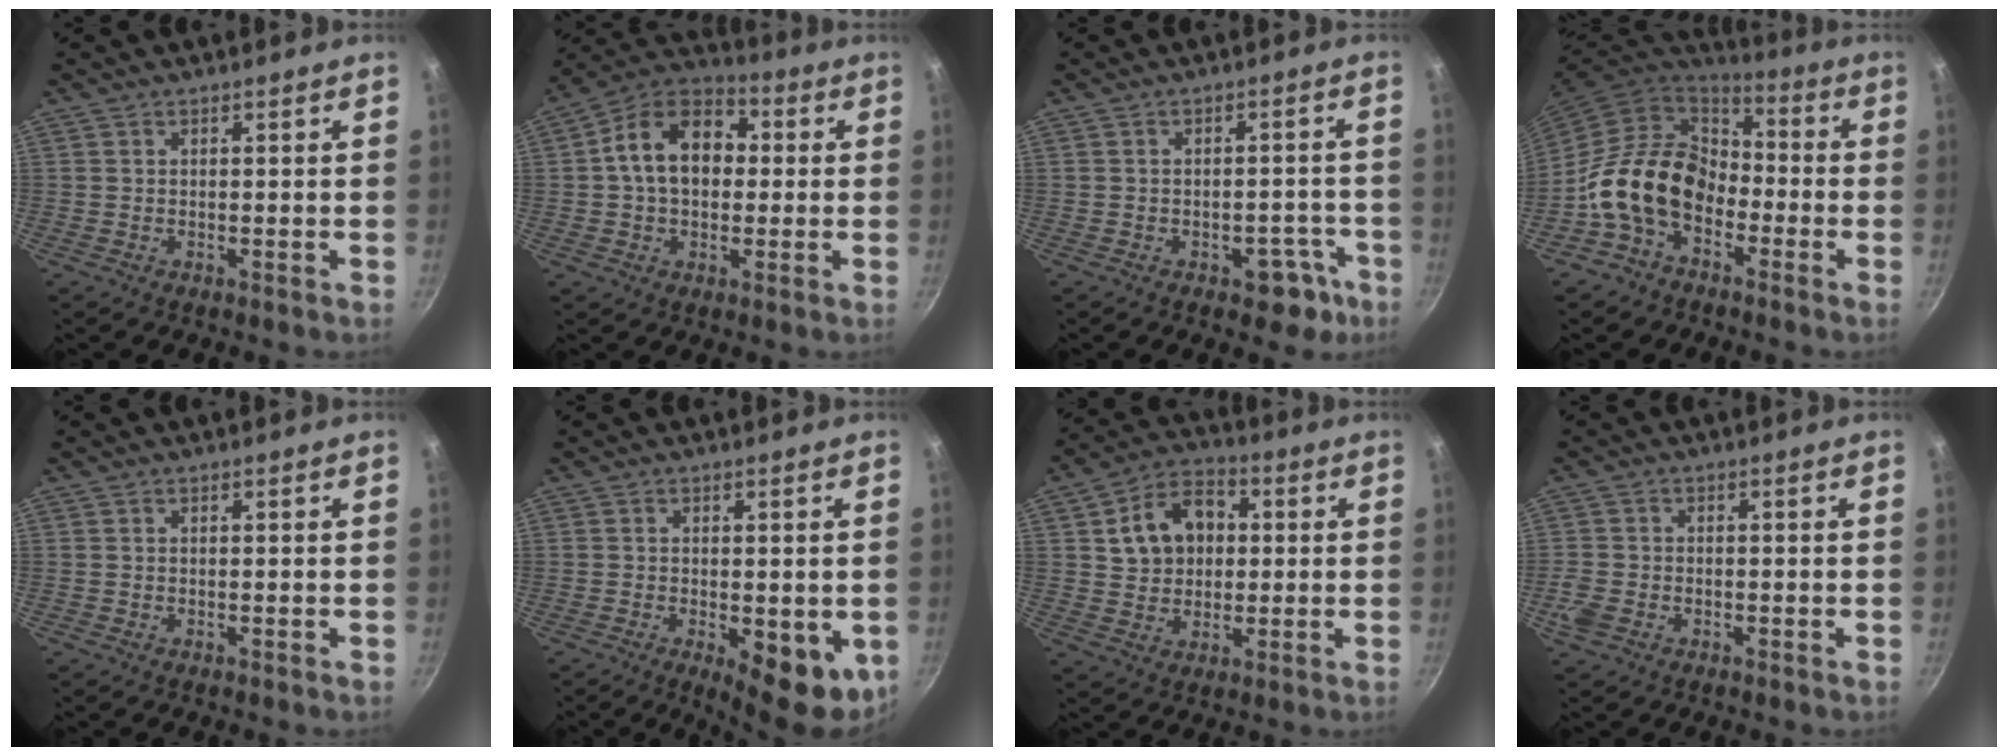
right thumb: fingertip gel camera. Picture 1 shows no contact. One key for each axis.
{"total": 14.2, "fx": 1.3, "fy": 10.1, "fz": 9.9, "tx": -0.127, "ty": 0.032, "tz": 0.001}
{"total": 6.3, "fx": -3.3, "fy": 3.8, "fz": 3.8, "tx": -0.009, "ty": 0.034, "tz": -0.025}
{"total": 16.0, "fx": -4.9, "fy": 11.4, "fz": 10.1, "tx": -0.145, "ty": 0.054, "tz": -0.109}
{"total": 0.0}
{"total": 10.7, "fx": -2.7, "fy": 4.4, "fz": 9.4, "tx": -0.096, "ty": -0.005, "tz": -0.024}
{"total": 12.0, "fx": 2.2, "fy": 9.2, "fz": 7.3, "tx": -0.095, "ty": 0.018, "tz": 0.032}
{"total": 3.9, "fx": -1.7, "fy": 2.9, "fz": 2.0, "tx": -0.042, "ty": 0.010, "tz": -0.035}